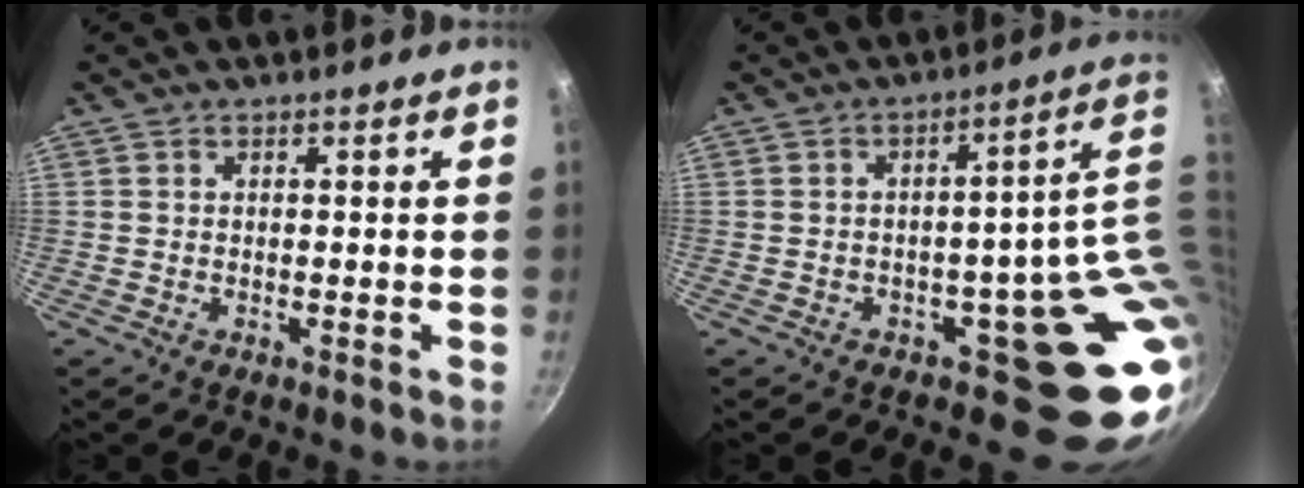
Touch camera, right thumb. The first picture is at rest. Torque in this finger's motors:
{"motor_torque": [3.19, 1.82, 2.10, -0.67, 0.37]}